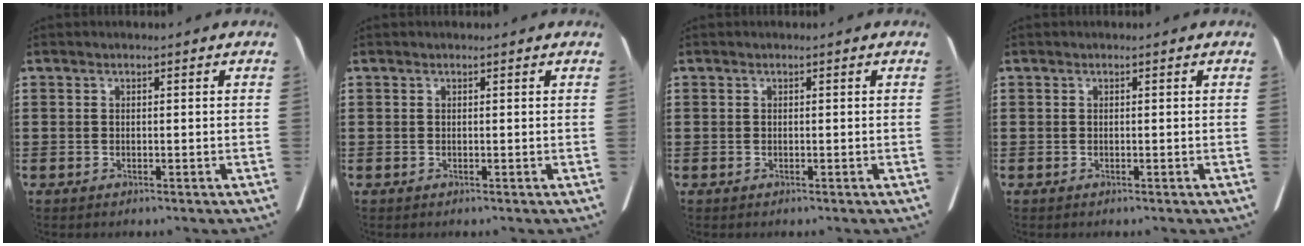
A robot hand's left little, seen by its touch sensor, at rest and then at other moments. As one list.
[{"total": 0.0}, {"total": 0.0}, {"total": 0.0}]